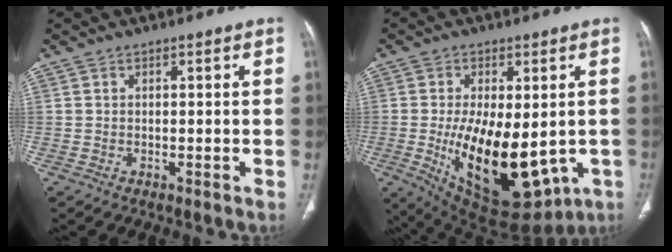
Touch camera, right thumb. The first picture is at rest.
{"total": 20.6, "force": [-3.6, 10.5, 17.4], "torque": [-0.266, -0.024, -0.021]}